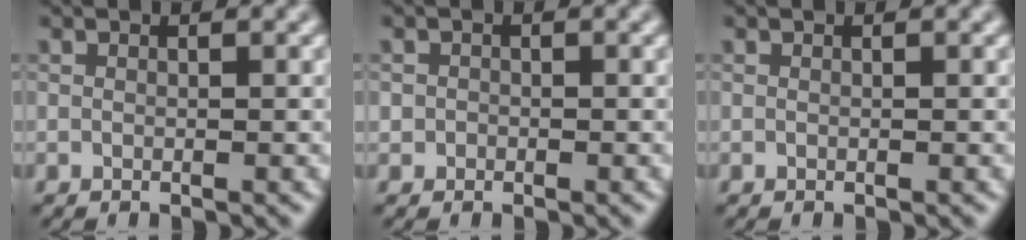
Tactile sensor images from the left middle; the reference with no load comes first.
{"total": 0.7, "force": [-0.2, 0.7, 0.0], "torque": [0.007, -0.002, -0.006]}
{"total": 0.0}